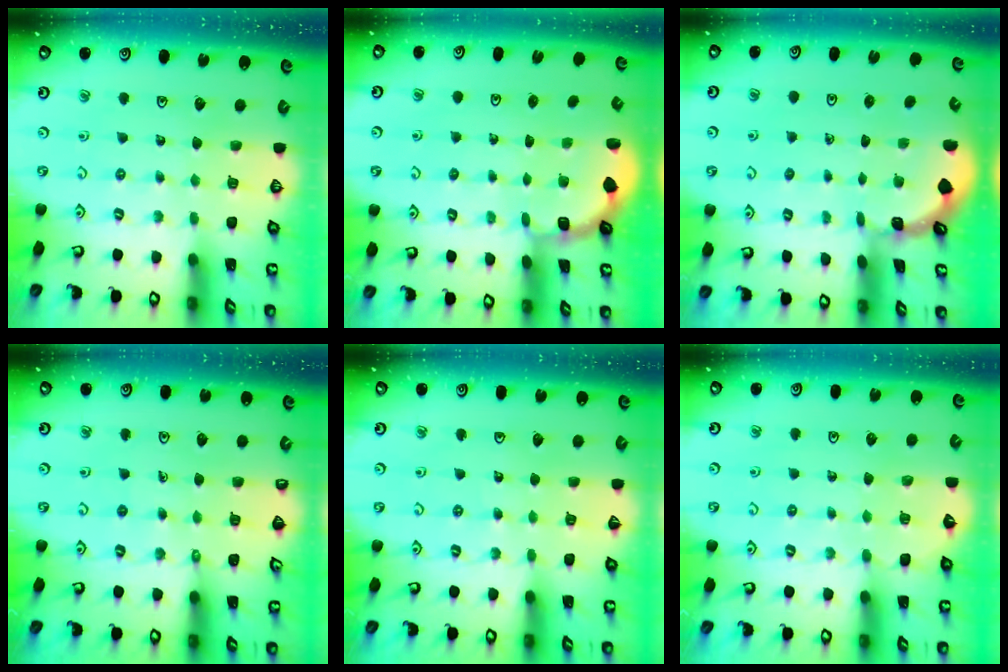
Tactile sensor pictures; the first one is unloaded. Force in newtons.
{"total": 1.8, "press": 1.6, "slide": 0.7}
{"total": 0.8, "press": 0.8, "slide": 0.1}
{"total": 1.5, "press": 1.5, "slide": 0.2}
{"total": 2.9, "press": 2.9, "slide": 0.3}
{"total": 6.9, "press": 6.6, "slide": 1.9}